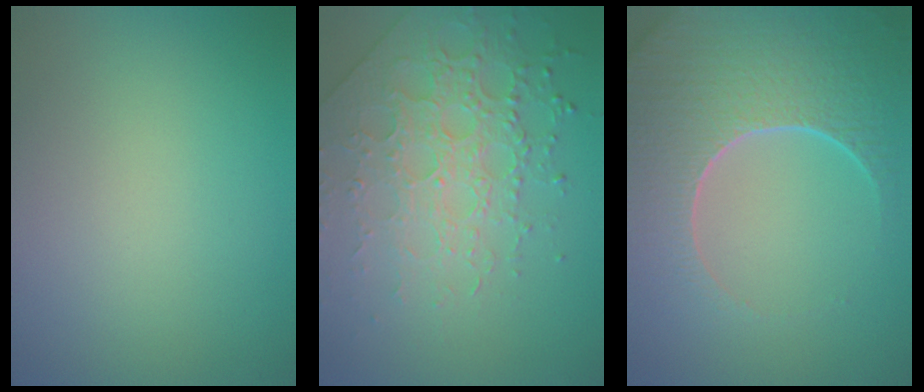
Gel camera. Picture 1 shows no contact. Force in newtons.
{"total": 5.2, "press": 4.7, "slide": 2.1}
{"total": 8.4, "press": 6.4, "slide": 5.4}